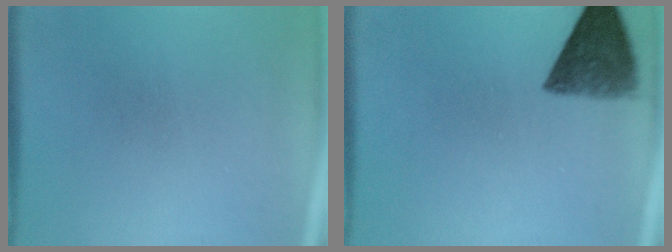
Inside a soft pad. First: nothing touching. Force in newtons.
{"total": 8.9}